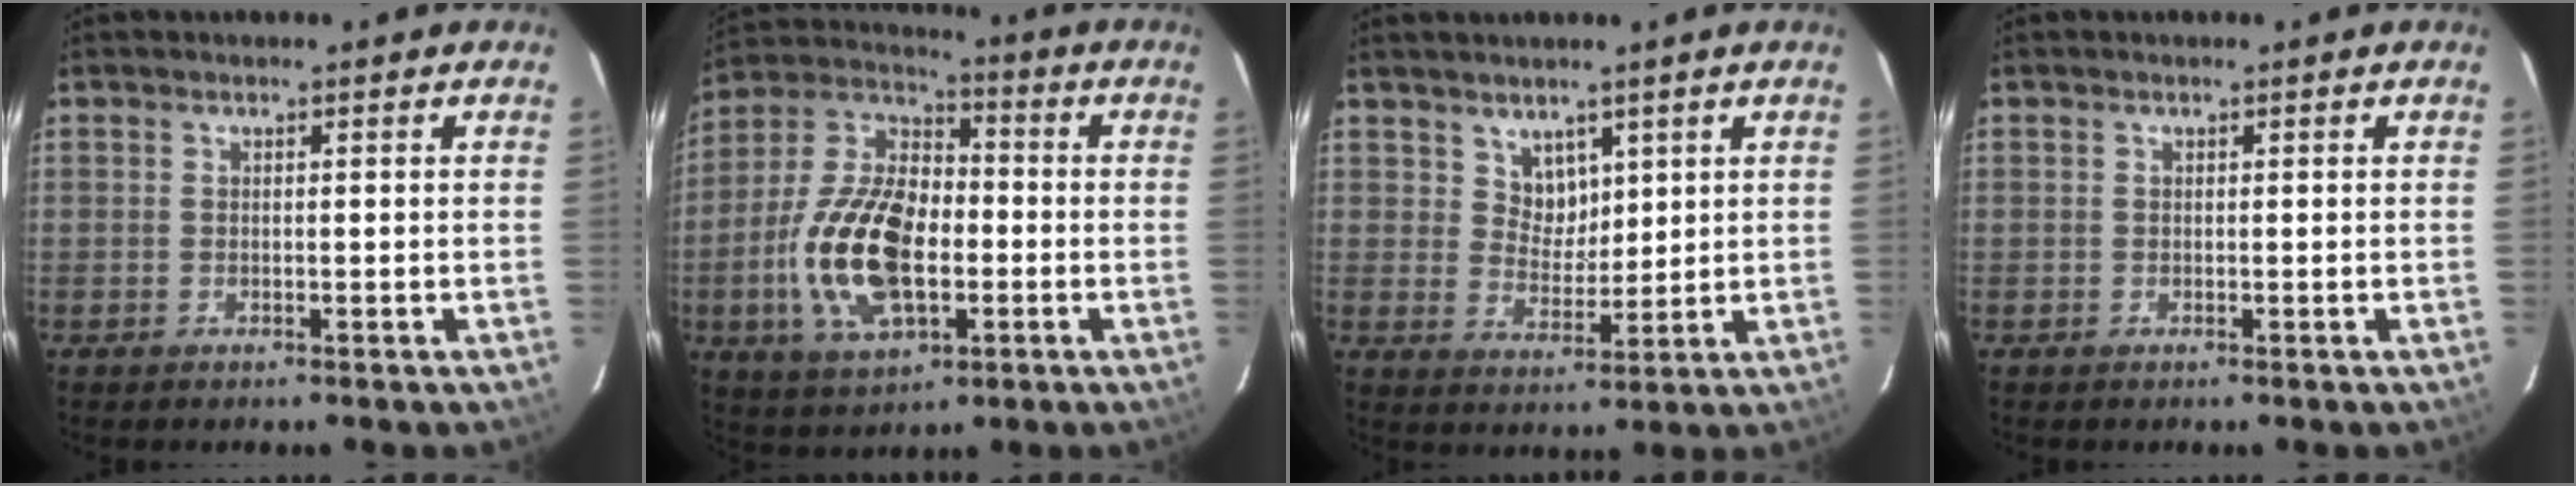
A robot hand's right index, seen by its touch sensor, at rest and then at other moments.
{"total": 18.7, "force": [-4.2, 9.9, 15.2], "torque": [-0.317, 0.005, -0.073]}
{"total": 4.6, "force": [2.9, 3.4, 1.1], "torque": [-0.010, 0.004, 0.058]}
{"total": 0.0}